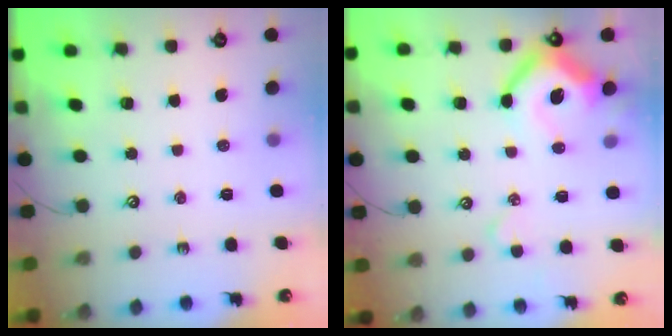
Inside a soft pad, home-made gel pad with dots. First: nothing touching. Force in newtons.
{"total": 10.7, "press": 10.5, "slide": 2.1}